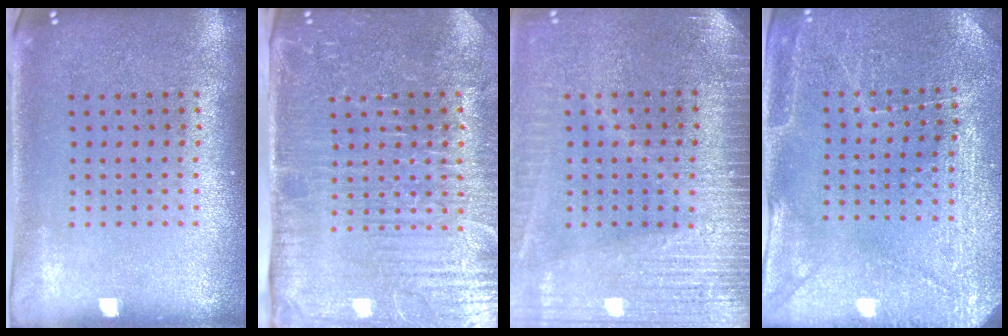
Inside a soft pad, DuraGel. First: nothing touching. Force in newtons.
{"total": 5.0, "press": 4.5, "slide": 2.2}
{"total": 3.6, "press": 3.2, "slide": 1.6}
{"total": 2.9, "press": 2.9, "slide": 0.3}